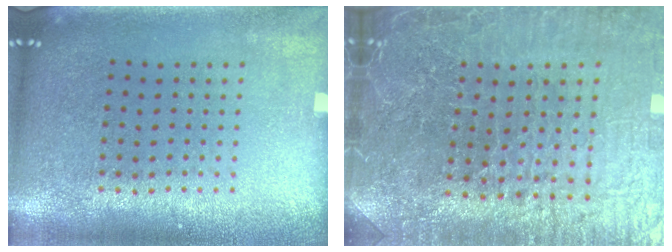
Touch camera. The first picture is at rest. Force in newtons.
{"total": 5.1, "press": 4.9, "slide": 1.6}